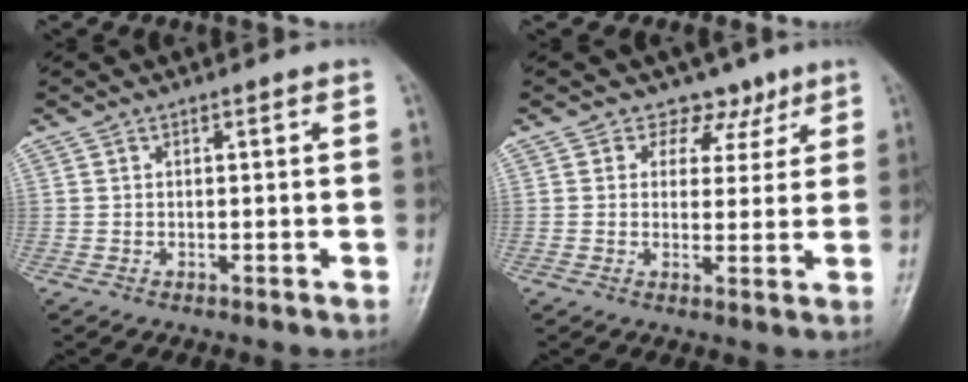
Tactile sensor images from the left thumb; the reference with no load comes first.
{"total": 5.2, "force": [3.3, 4.0, 0.4], "torque": [0.030, -0.013, 0.042]}